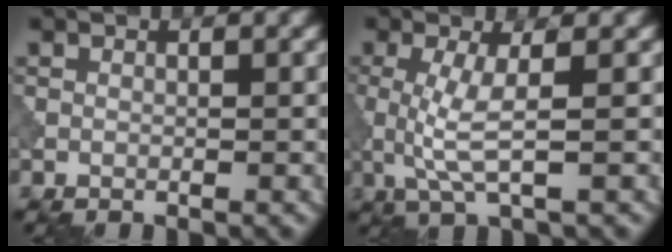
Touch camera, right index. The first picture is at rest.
{"total": 3.5, "force": [0.0, 0.6, 3.4], "torque": [-0.083, -0.005, 0.000]}